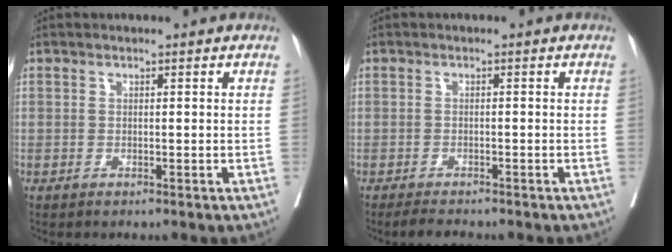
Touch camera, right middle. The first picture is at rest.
{"total": 2.2, "force": [-2.1, 0.4, 0.6], "torque": [-0.014, -0.007, -0.031]}